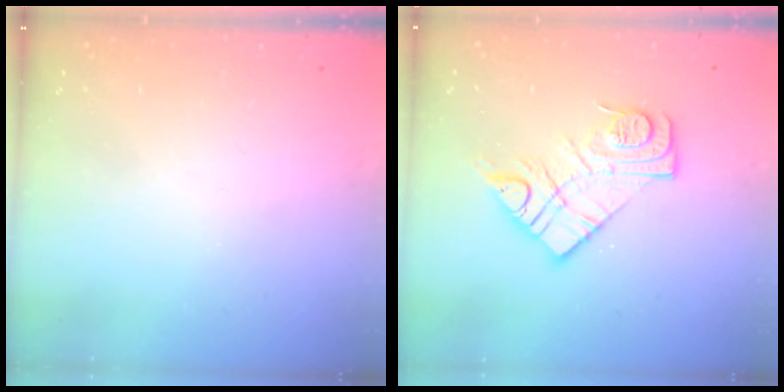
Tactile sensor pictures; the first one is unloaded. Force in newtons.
{"total": 13.2, "press": 13.2, "slide": 1.0}